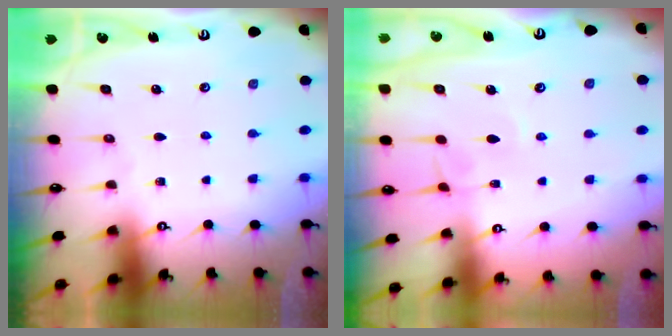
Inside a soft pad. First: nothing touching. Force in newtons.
{"total": 1.9, "press": 1.9, "slide": 0.2}